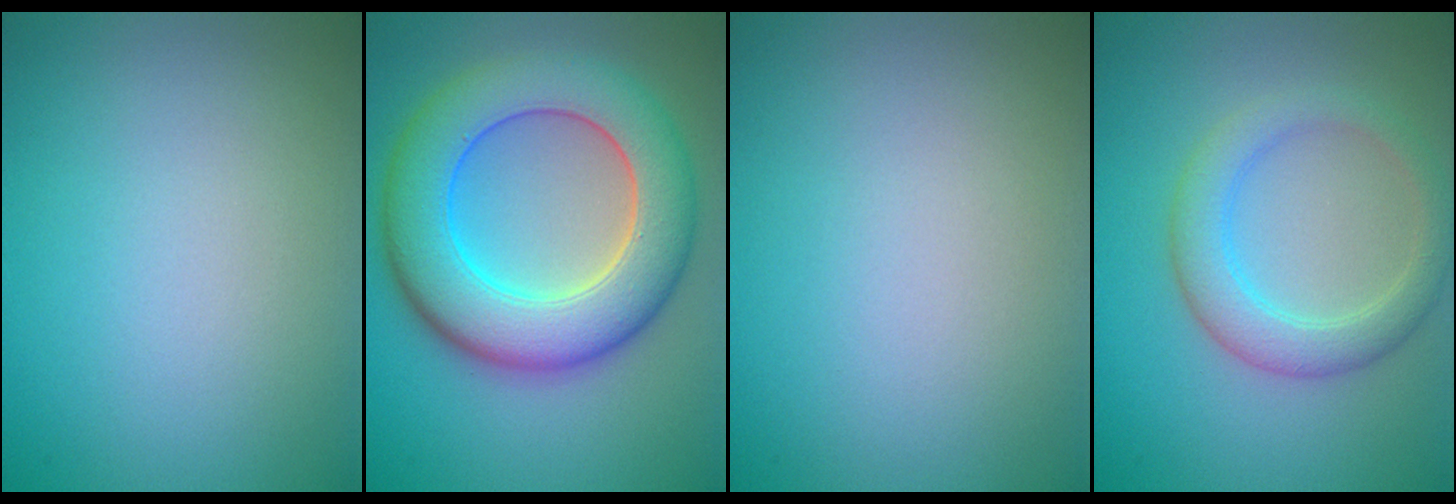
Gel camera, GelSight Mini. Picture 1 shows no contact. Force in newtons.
{"total": 10.1, "press": 10.1, "slide": 0.7}
{"total": 0.0}
{"total": 3.6, "press": 3.6, "slide": 0.0}